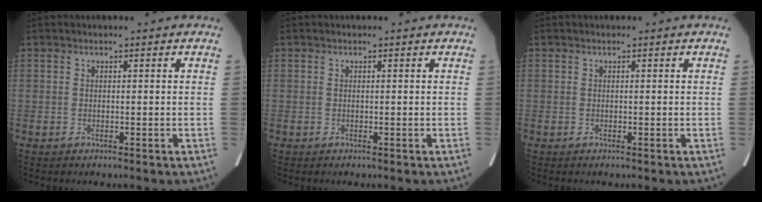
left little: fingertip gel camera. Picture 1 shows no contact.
{"total": 0.0}
{"total": 0.0}